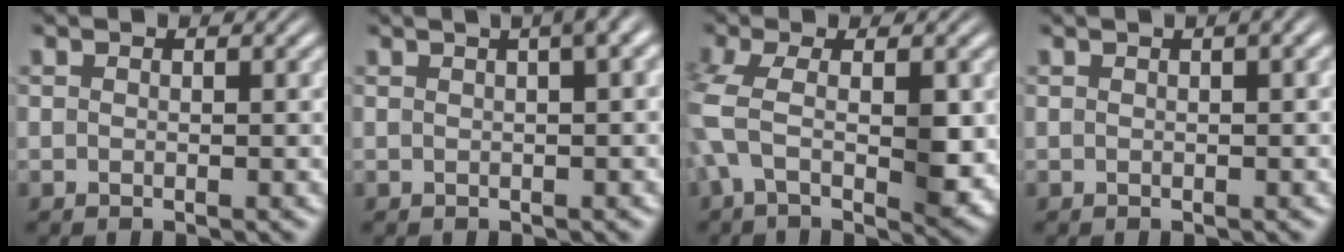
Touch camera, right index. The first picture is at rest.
{"total": 5.0, "force": [2.1, 1.7, 4.1], "torque": [-0.034, 0.030, 0.021]}
{"total": 5.2, "force": [0.2, 2.0, 4.8], "torque": [-0.095, -0.013, 0.004]}
{"total": 1.3, "force": [0.5, 0.1, 1.2], "torque": [-0.005, 0.014, 0.004]}